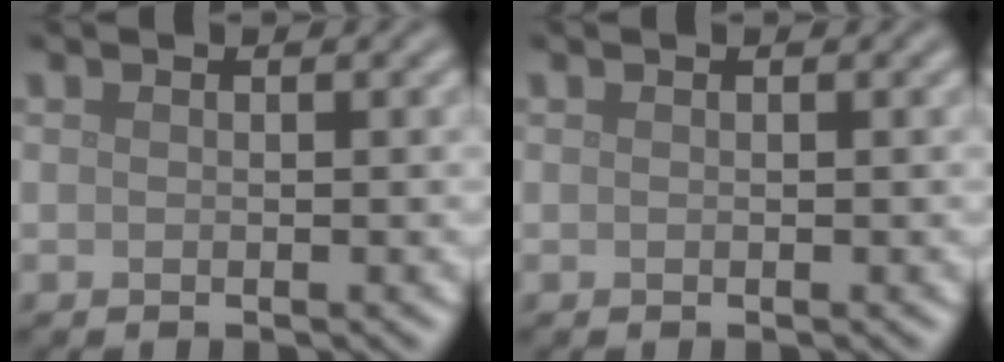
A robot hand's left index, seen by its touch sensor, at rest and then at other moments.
{"total": 0.0}